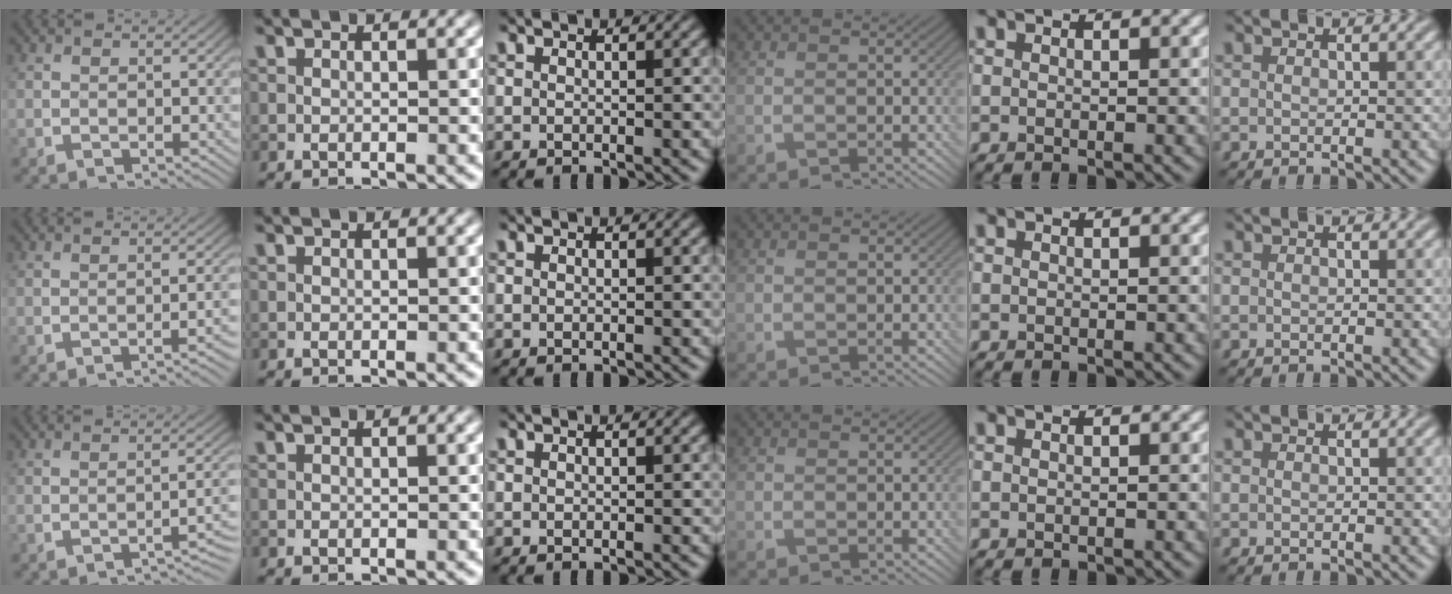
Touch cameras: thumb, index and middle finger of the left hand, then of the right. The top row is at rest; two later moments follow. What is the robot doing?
{"motion": "screw", "object": "bottle cap"}